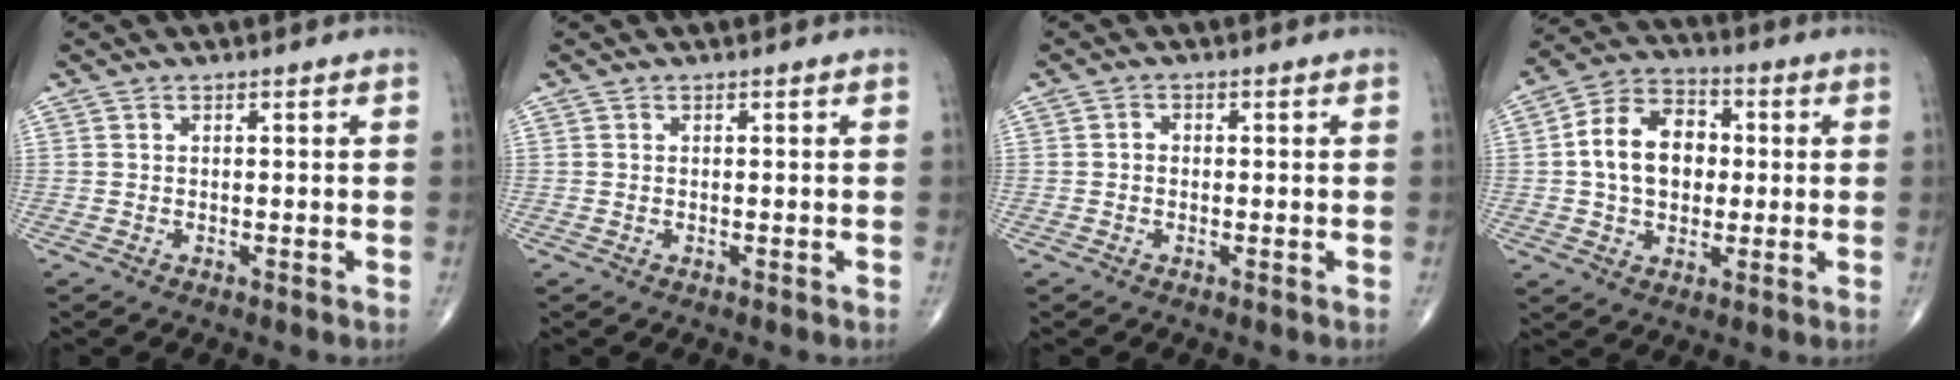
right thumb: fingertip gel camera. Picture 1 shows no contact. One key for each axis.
{"total": 0.0}
{"total": 1.2, "fx": -0.1, "fy": 1.0, "fz": 0.6, "tx": -0.003, "ty": 0.005, "tz": -0.005}
{"total": 12.9, "fx": 0.8, "fy": 9.3, "fz": 8.9, "tx": -0.129, "ty": 0.021, "tz": 0.006}